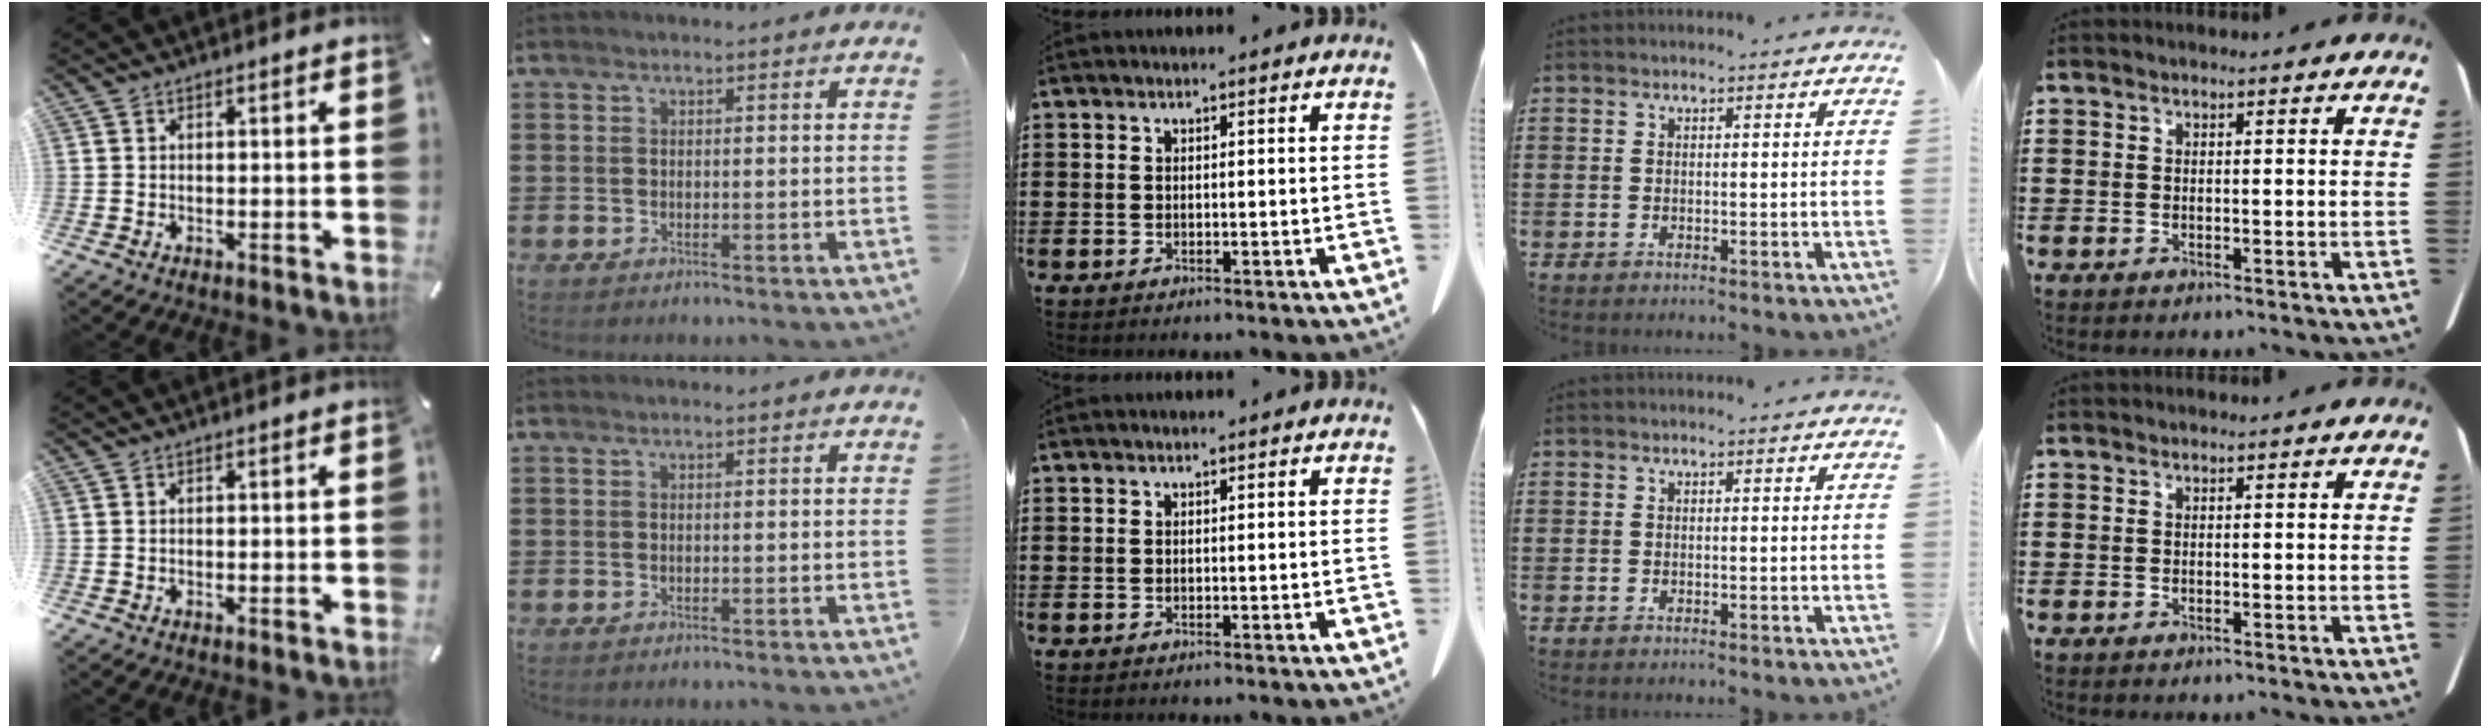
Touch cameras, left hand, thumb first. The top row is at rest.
{}